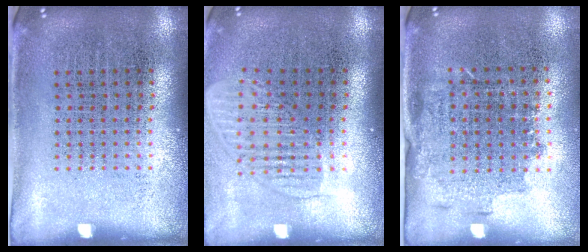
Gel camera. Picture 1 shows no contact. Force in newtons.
{"total": 1.6, "press": 1.3, "slide": 0.9}
{"total": 1.5, "press": 1.2, "slide": 1.0}